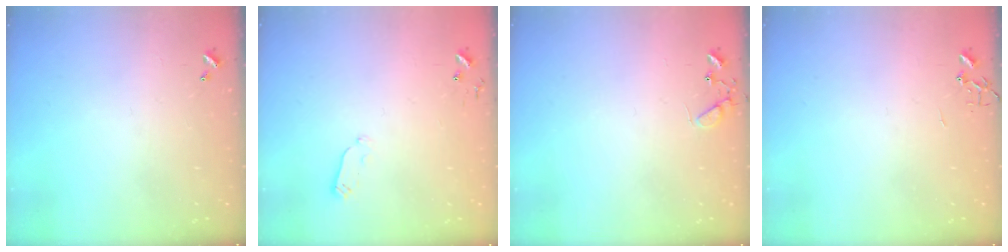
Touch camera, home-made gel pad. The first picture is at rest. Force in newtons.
{"total": 2.9, "press": 2.9, "slide": 0.4}
{"total": 6.1, "press": 6.1, "slide": 0.5}
{"total": 0.0}